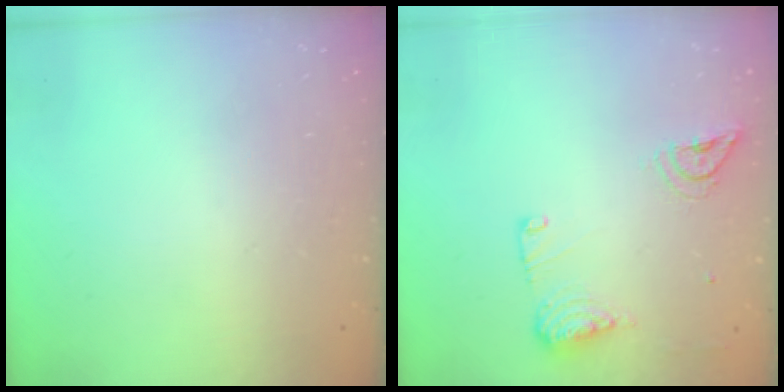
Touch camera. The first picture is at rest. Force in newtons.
{"total": 12.7, "press": 11.8, "slide": 4.7}